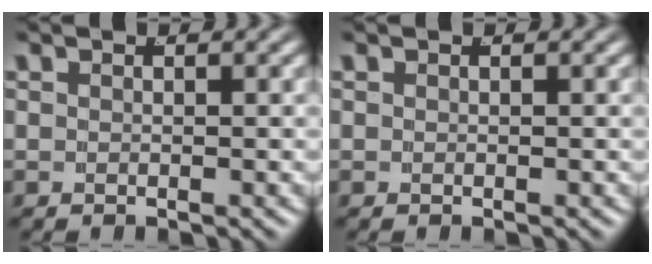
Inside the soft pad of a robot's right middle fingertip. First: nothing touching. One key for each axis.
{"total": 0.0}